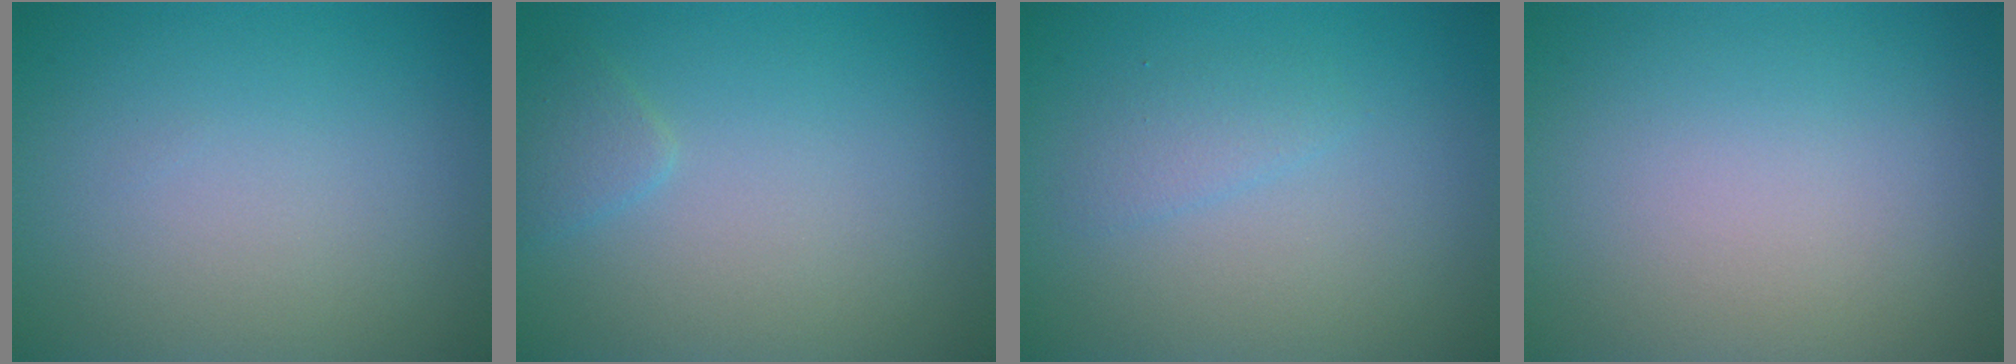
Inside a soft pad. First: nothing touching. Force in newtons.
{"total": 1.2, "press": 1.2, "slide": 0.1}
{"total": 1.3, "press": 1.3, "slide": 0.1}
{"total": 0.0}